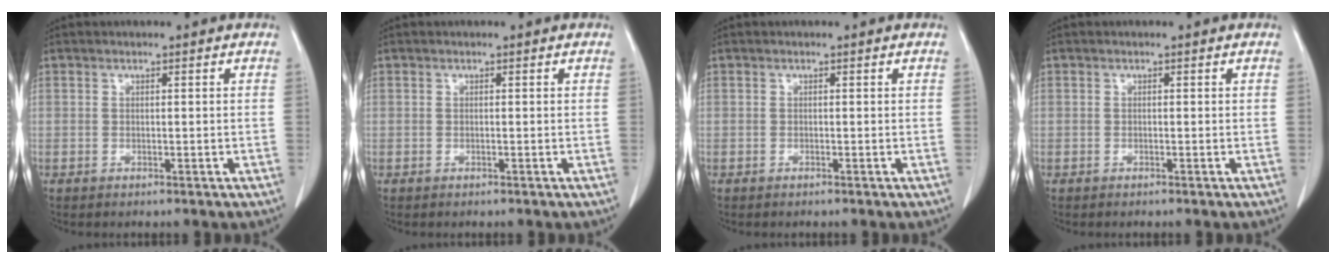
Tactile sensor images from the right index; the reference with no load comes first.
{"total": 0.0}
{"total": 0.0}
{"total": 0.0}